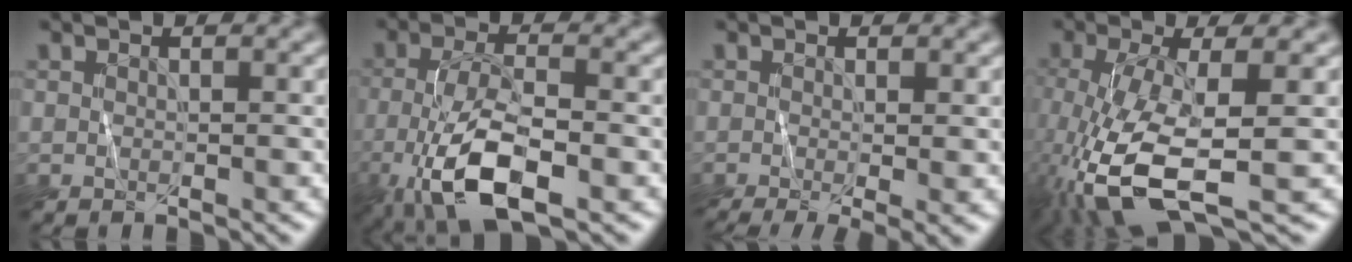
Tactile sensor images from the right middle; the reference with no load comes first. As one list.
[{"total": 7.5, "force": [-2.8, 2.9, 6.4], "torque": [-0.135, -0.005, -0.055]}, {"total": 5.0, "force": [-1.9, 1.4, 4.4], "torque": [-0.065, -0.015, -0.023]}, {"total": 9.5, "force": [-3.3, 3.0, 8.4], "torque": [-0.189, -0.017, -0.064]}]